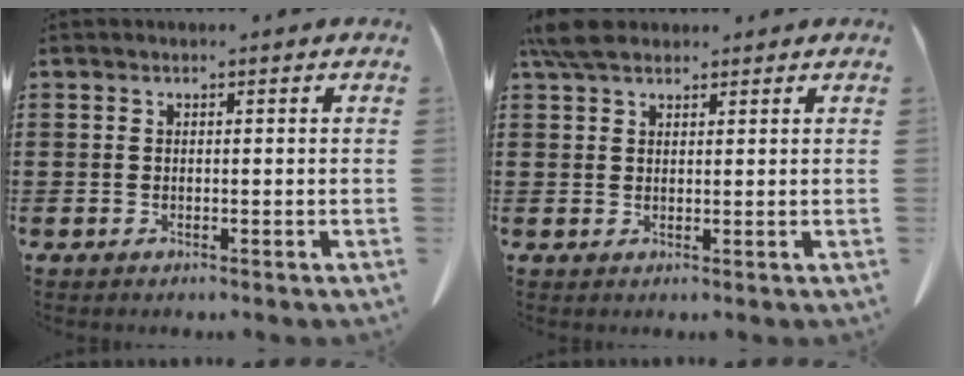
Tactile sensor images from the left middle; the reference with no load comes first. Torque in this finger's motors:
{"motor_torque": [1.47, 0.67, 0.13, 0.05]}